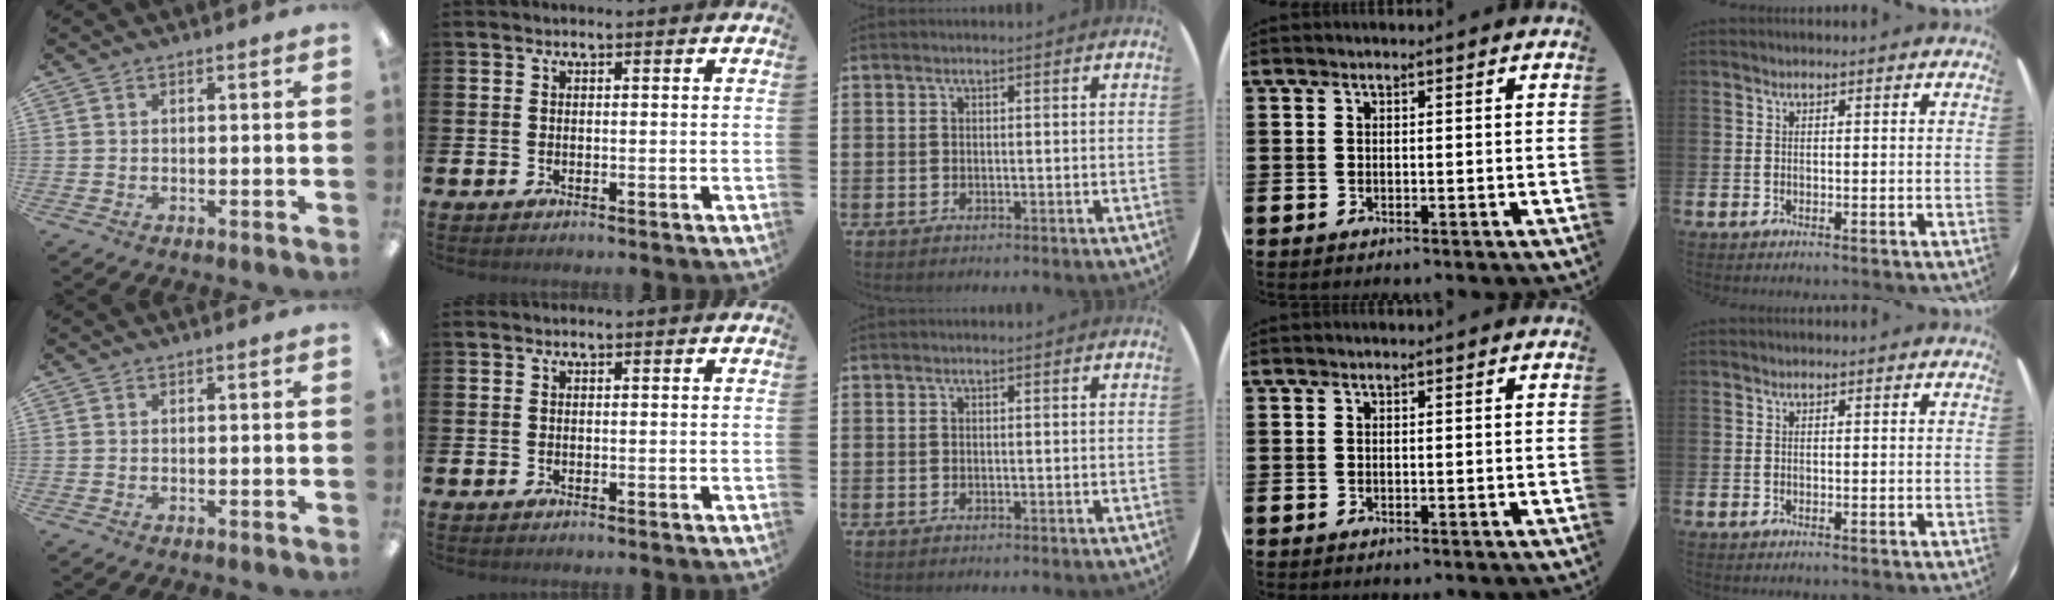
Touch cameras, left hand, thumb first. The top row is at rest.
{}